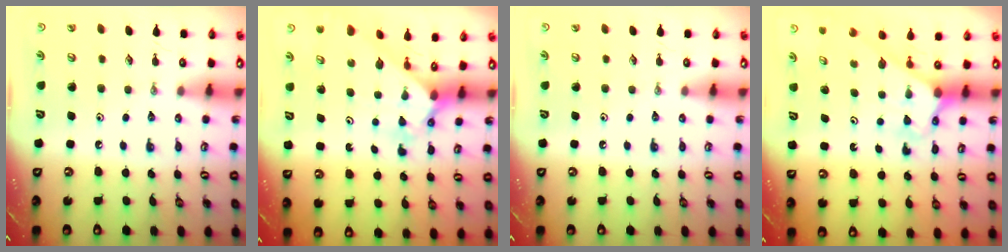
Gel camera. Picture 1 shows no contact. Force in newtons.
{"total": 2.0, "press": 2.0, "slide": 0.1}
{"total": 0.0}
{"total": 2.5, "press": 2.5, "slide": 0.2}